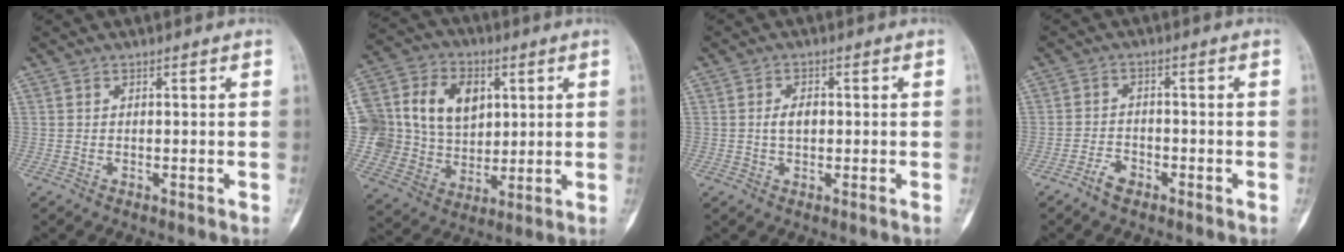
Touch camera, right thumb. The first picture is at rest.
{"total": 21.6, "force": [4.5, 17.2, 12.4], "torque": [-0.222, 0.023, 0.096]}
{"total": 2.9, "force": [0.0, 1.6, 2.4], "torque": [-0.045, 0.004, -0.002]}
{"total": 3.2, "force": [-2.3, 1.5, 1.5], "torque": [-0.031, 0.015, -0.043]}